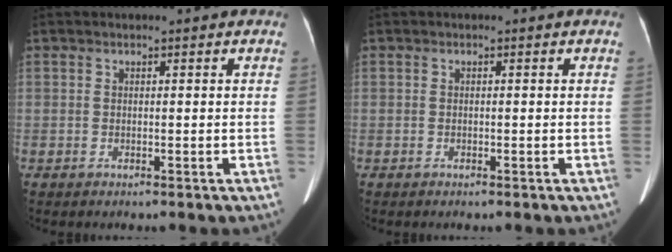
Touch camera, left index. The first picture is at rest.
{"total": 0.0}